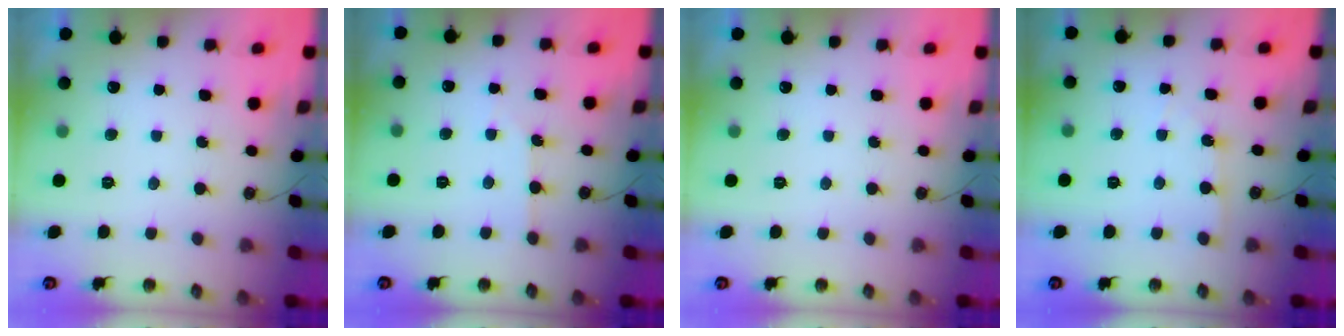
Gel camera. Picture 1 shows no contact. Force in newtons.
{"total": 2.6, "press": 2.6, "slide": 0.5}
{"total": 0.0}
{"total": 3.1, "press": 3.0, "slide": 0.5}